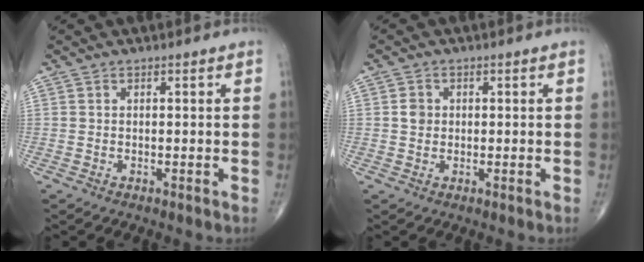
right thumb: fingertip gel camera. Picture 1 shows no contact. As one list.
[{"total": 2.2, "force": [0.2, 1.9, 1.0], "torque": [-0.009, 0.003, 0.002]}]